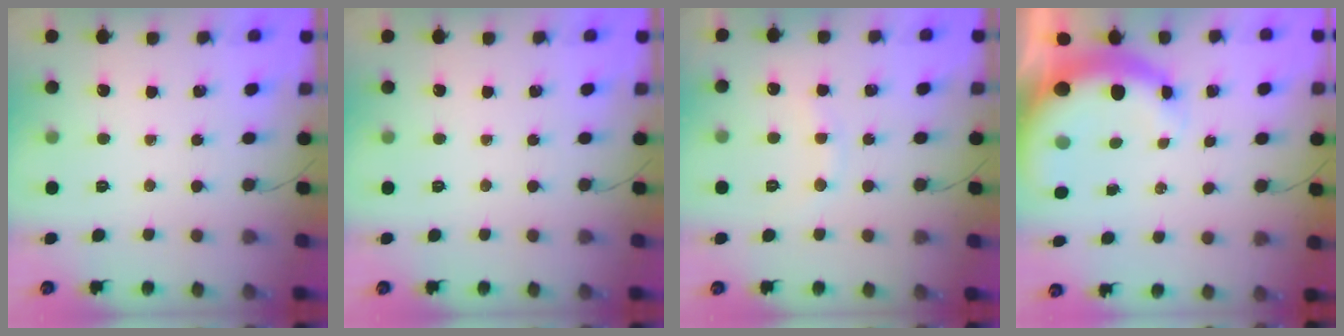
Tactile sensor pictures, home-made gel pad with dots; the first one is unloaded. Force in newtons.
{"total": 0.0}
{"total": 6.8, "press": 6.7, "slide": 1.6}
{"total": 7.5, "press": 7.3, "slide": 1.6}